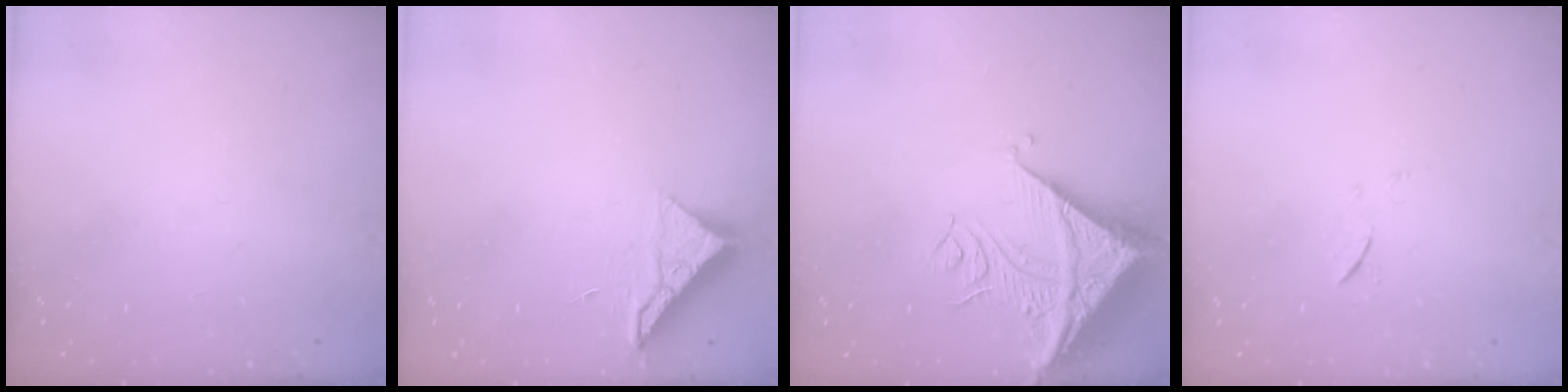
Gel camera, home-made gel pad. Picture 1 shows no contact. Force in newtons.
{"total": 7.1, "press": 7.1, "slide": 0.4}
{"total": 14.2, "press": 14.1, "slide": 1.9}
{"total": 5.2, "press": 5.1, "slide": 0.7}